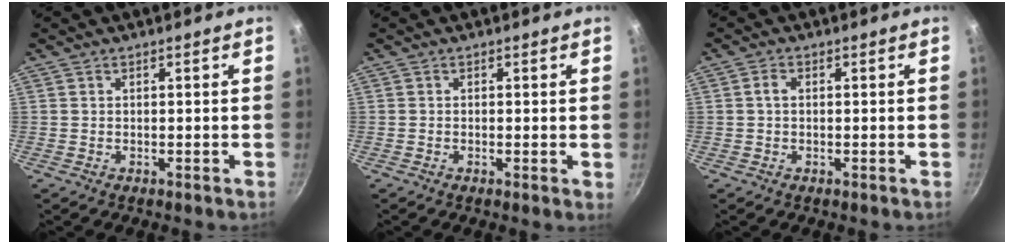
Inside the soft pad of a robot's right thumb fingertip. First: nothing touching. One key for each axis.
{"total": 0.9, "fx": 0.0, "fy": 0.2, "fz": 0.9, "tx": -0.012, "ty": -0.003, "tz": -0.004}
{"total": 1.7, "fx": 0.1, "fy": 1.1, "fz": 1.3, "tx": -0.023, "ty": 0.007, "tz": 0.001}